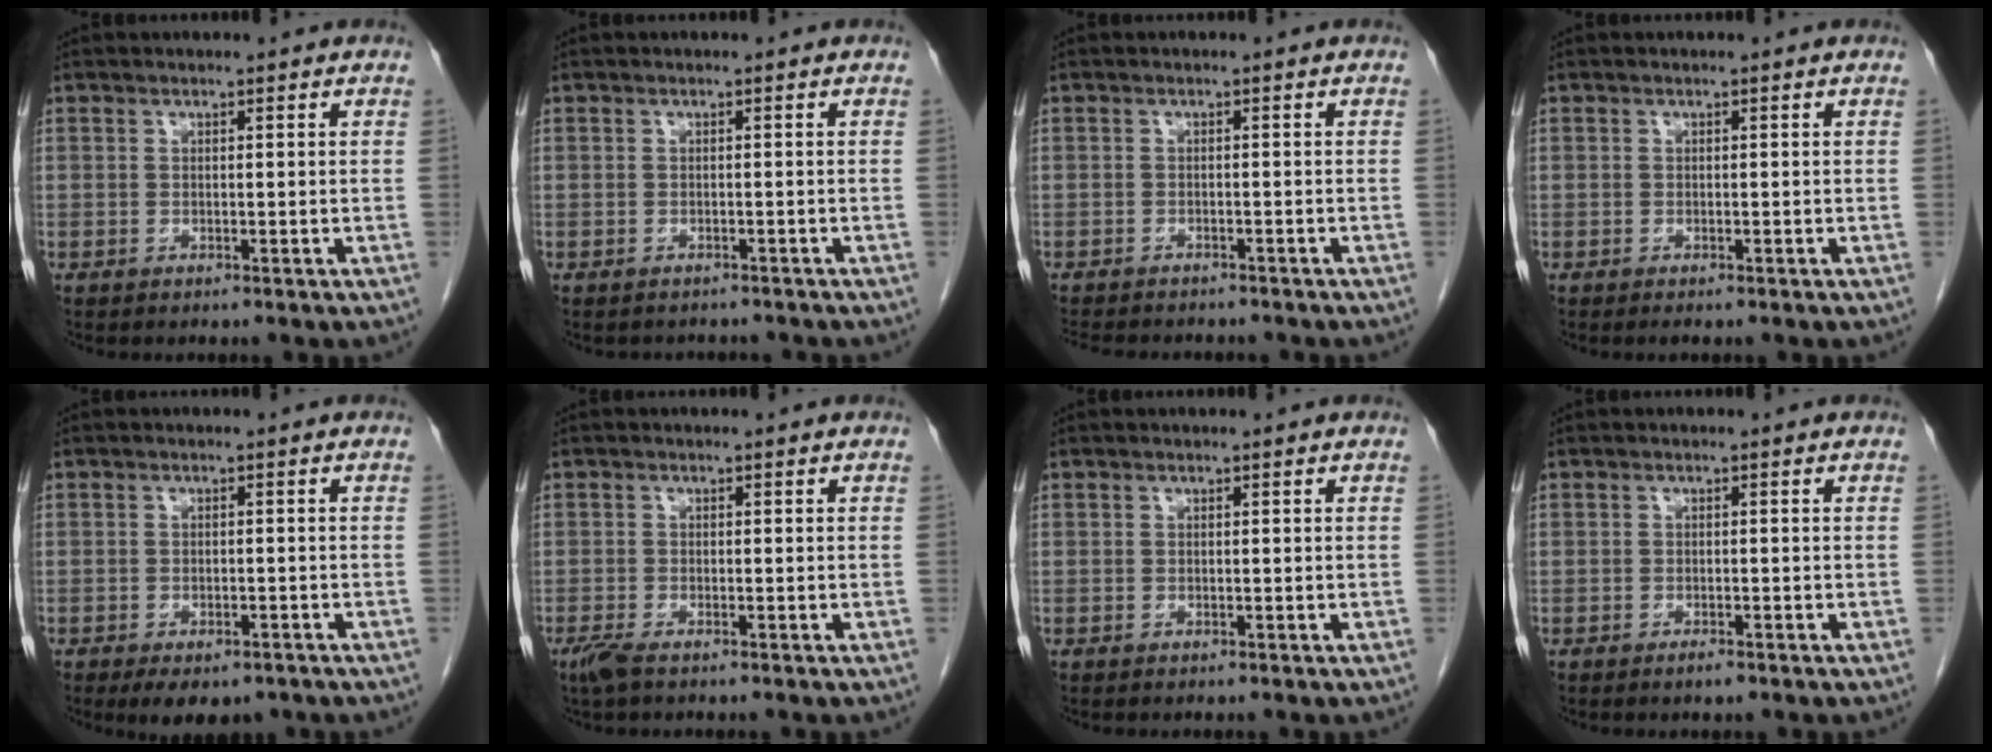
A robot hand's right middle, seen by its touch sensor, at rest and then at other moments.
{"total": 2.2, "force": [-2.1, 0.8, 0.0], "torque": [0.000, -0.001, -0.026]}
{"total": 9.2, "force": [-8.1, 2.5, 3.5], "torque": [-0.056, -0.004, -0.105]}
{"total": 0.7, "force": [-0.6, 0.1, 0.4], "torque": [-0.008, -0.003, -0.007]}
{"total": 6.2, "force": [-4.4, 3.0, 3.2], "torque": [-0.038, -0.003, -0.060]}
{"total": 2.1, "force": [-1.5, 0.4, 1.4], "torque": [-0.039, -0.008, -0.031]}
{"total": 0.0}
{"total": 1.1, "force": [-0.8, 0.2, 0.7], "torque": [-0.014, -0.002, -0.010]}